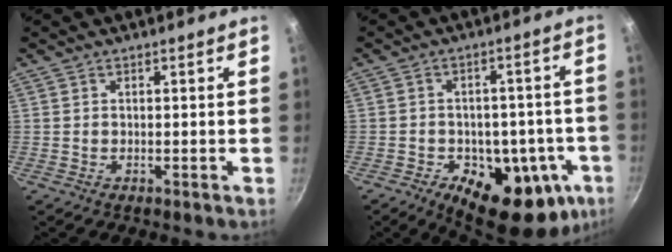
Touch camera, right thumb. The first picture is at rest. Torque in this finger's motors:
{"motor_torque": [0.39, 0.72, 1.25, -0.17, 0.11]}